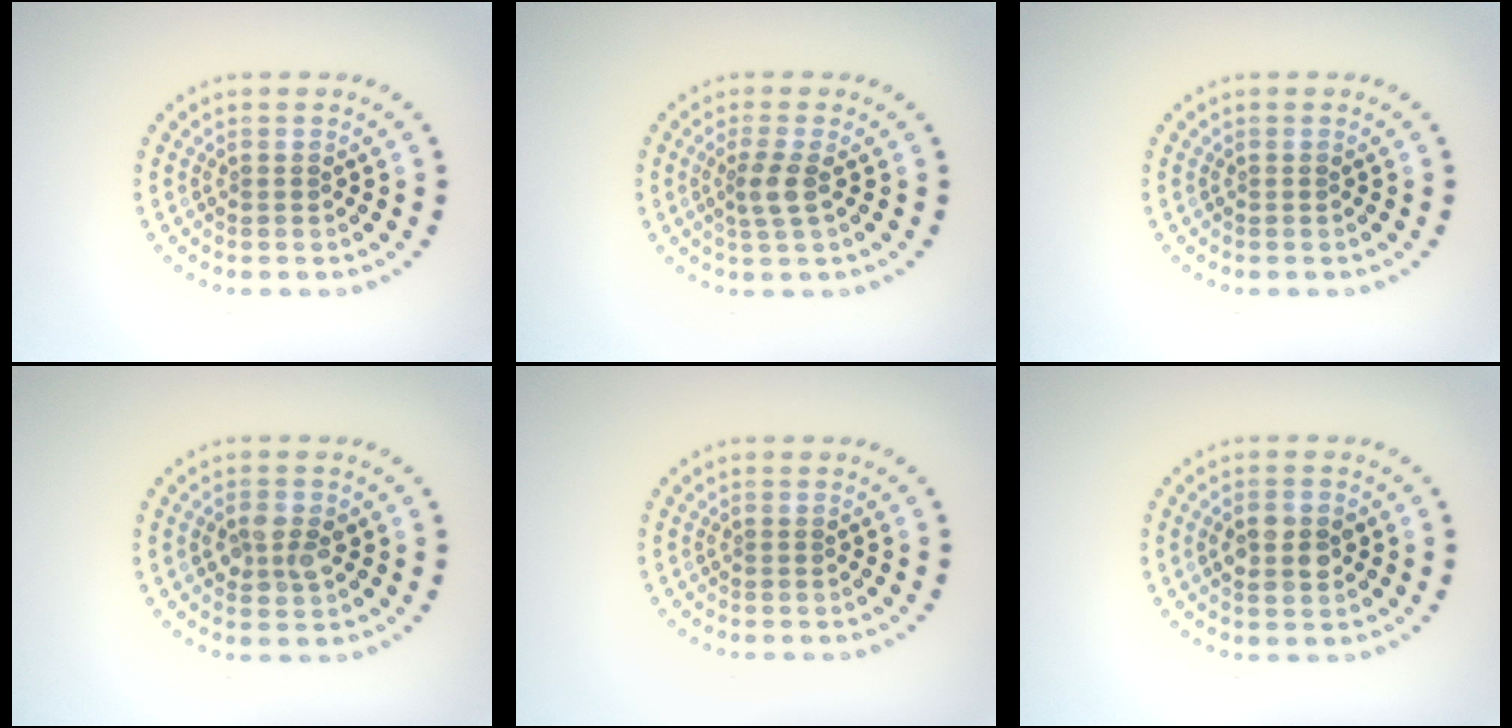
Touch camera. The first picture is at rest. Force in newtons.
{"total": 2.0, "press": 1.7, "slide": 1.2}
{"total": 0.0}
{"total": 2.4, "press": 2.4, "slide": 0.0}
{"total": 0.0}
{"total": 2.8, "press": 2.8, "slide": 0.0}